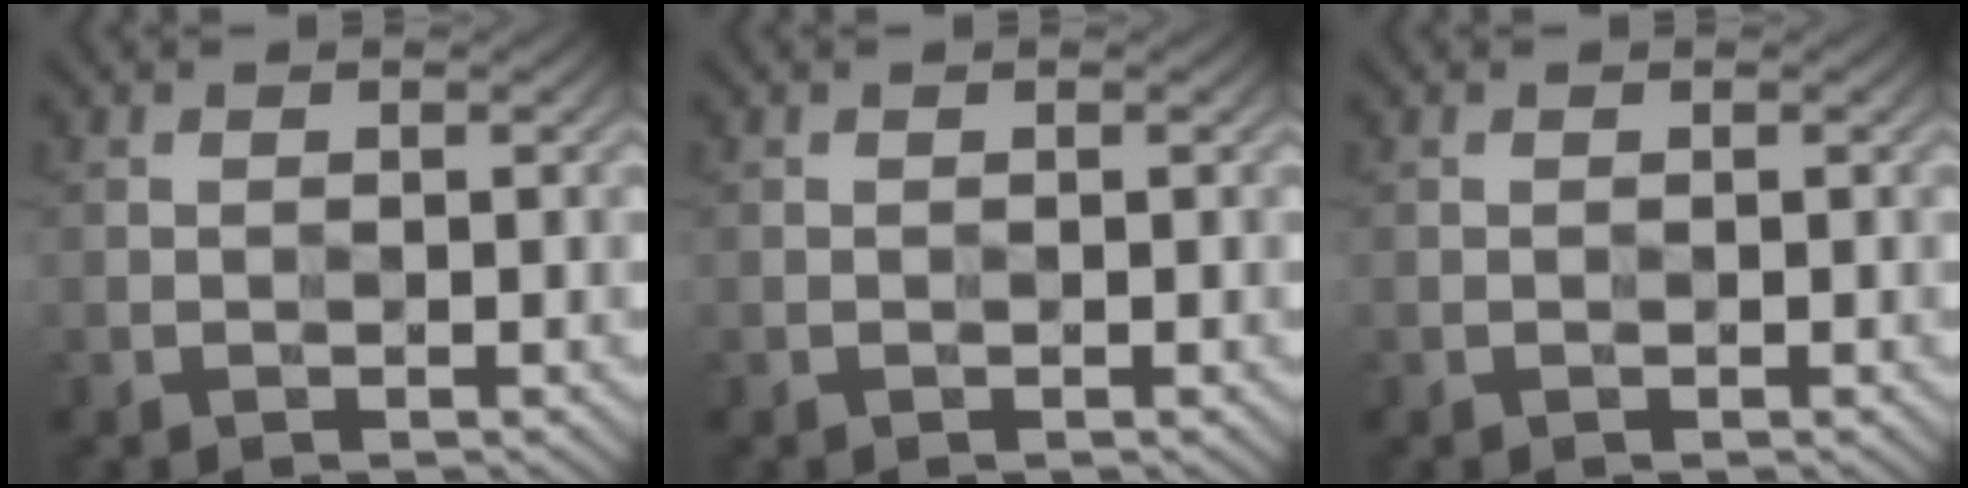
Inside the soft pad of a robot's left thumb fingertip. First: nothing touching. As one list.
[{"total": 0.0}, {"total": 0.0}]